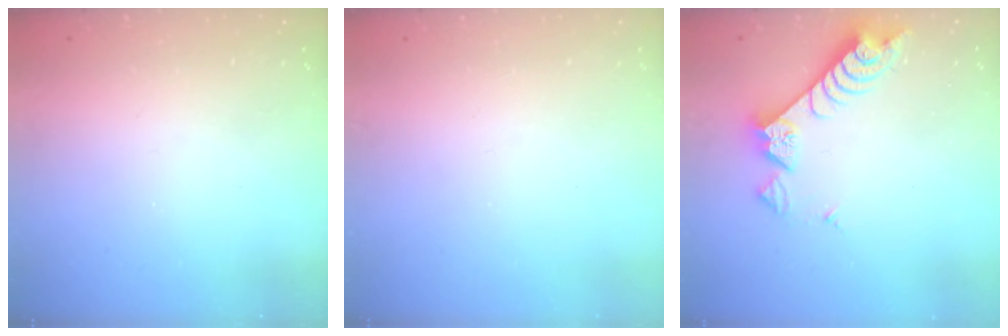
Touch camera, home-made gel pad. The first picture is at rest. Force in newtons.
{"total": 0.0}
{"total": 8.0, "press": 7.9, "slide": 0.7}